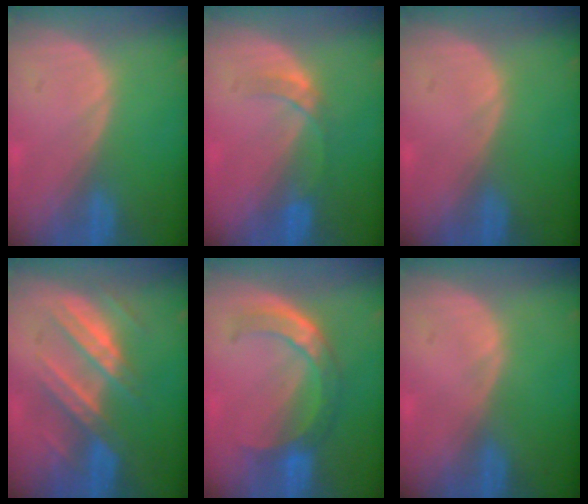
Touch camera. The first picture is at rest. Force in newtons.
{"total": 3.3, "press": 3.0, "slide": 1.2}
{"total": 0.0}
{"total": 7.4, "press": 7.3, "slide": 1.0}
{"total": 7.3, "press": 6.4, "slide": 3.5}
{"total": 0.0}